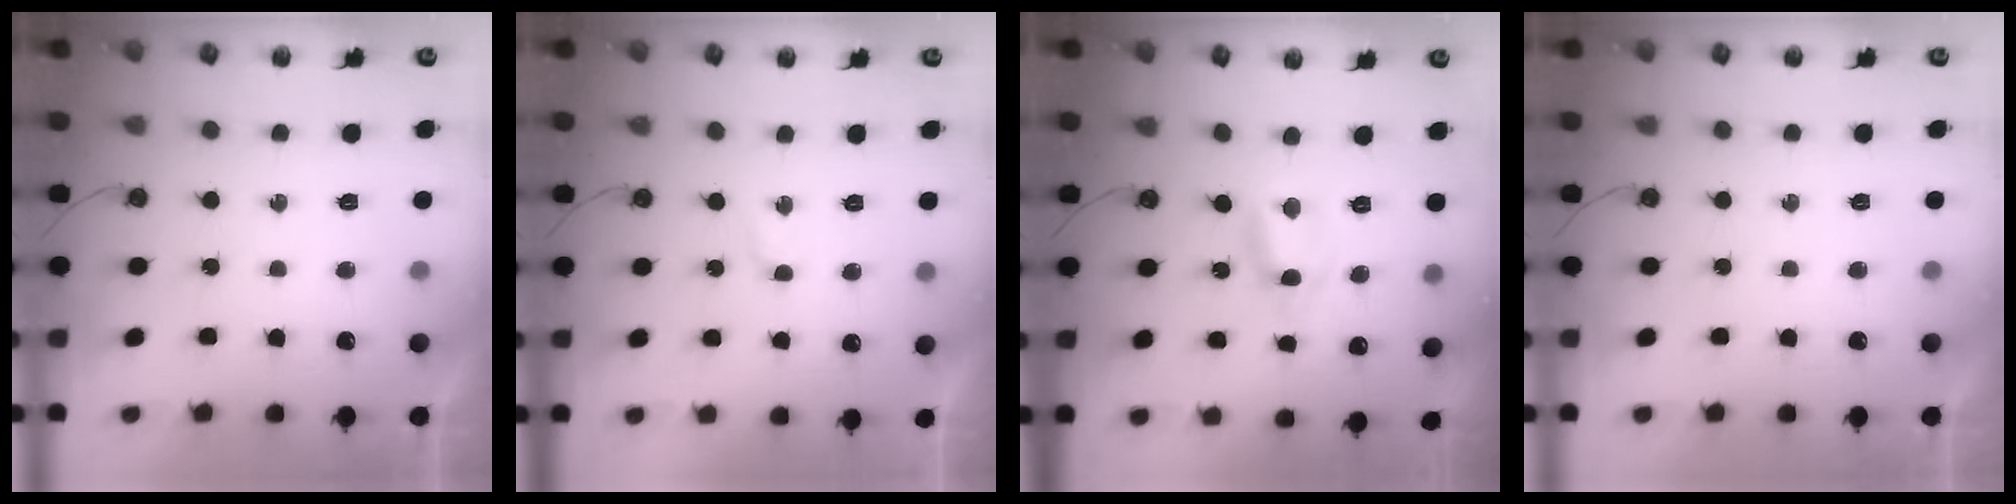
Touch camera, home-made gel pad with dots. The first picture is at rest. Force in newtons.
{"total": 1.8, "press": 1.4, "slide": 1.1}
{"total": 1.1, "press": 1.1, "slide": 0.1}
{"total": 0.0}